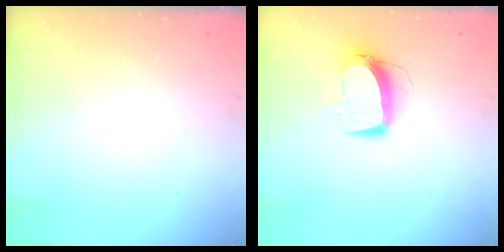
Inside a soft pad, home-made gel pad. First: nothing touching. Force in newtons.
{"total": 9.9, "press": 9.9, "slide": 0.8}